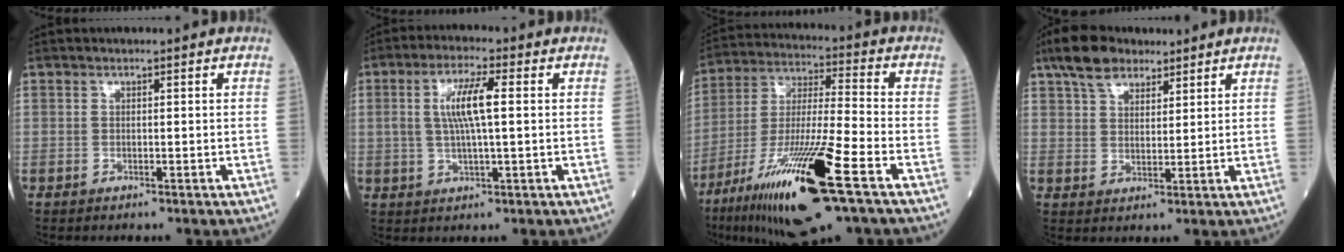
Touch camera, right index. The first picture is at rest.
{"total": 7.1, "force": [1.1, 1.1, 6.9], "torque": [-0.141, 0.008, 0.020]}
{"total": 20.5, "force": [-10.4, 1.4, 17.6], "torque": [-0.335, -0.047, -0.186]}
{"total": 7.2, "force": [5.3, 3.7, 3.3], "torque": [-0.067, 0.023, 0.097]}